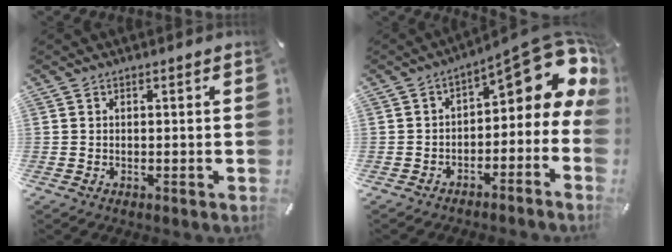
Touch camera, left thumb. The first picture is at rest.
{"total": 12.6, "force": [5.0, 5.9, 10.0], "torque": [-0.117, -0.047, 0.076]}